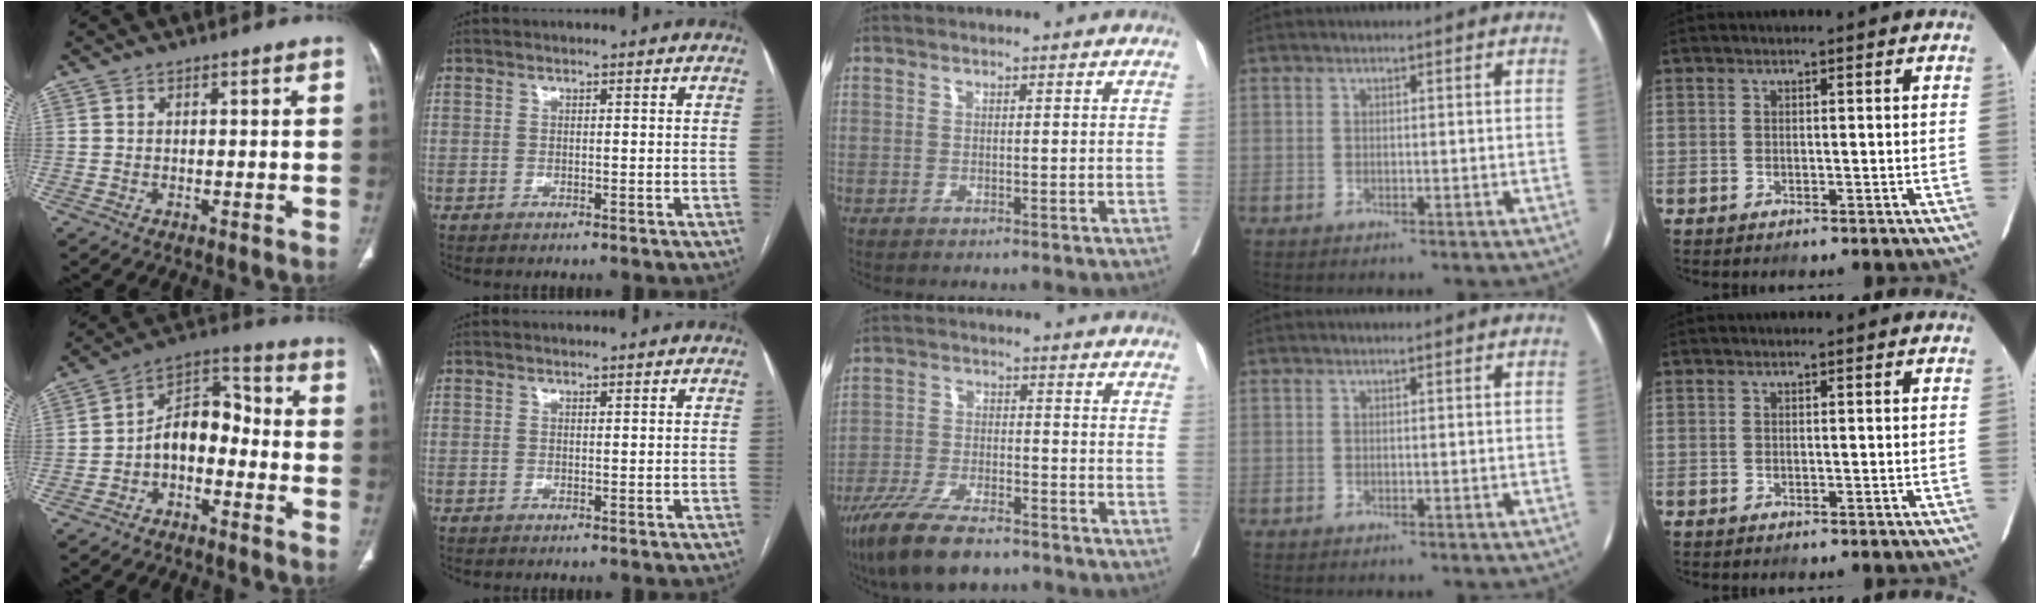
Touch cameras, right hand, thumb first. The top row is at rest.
{"thumb": {"total": 9.8, "force": [-3.0, 6.3, 6.8], "torque": [-0.089, 0.058, -0.064]}, "middle": {"total": 12.0, "force": [-9.1, 3.2, 7.2], "torque": [-0.134, -0.025, -0.159]}}